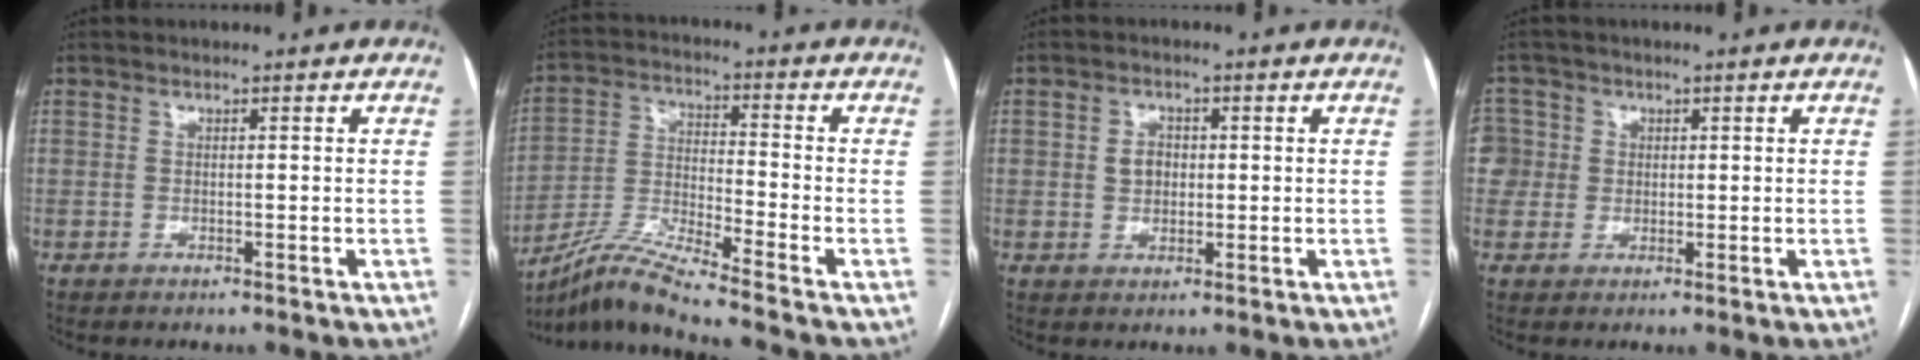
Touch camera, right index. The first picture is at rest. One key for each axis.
{"total": 9.9, "fx": -8.8, "fy": -2.1, "fz": 4.1, "tx": -0.090, "ty": -0.013, "tz": -0.169}
{"total": 3.0, "fx": 0.2, "fy": 2.4, "fz": 1.8, "tx": -0.030, "ty": 0.009, "tz": 0.006}
{"total": 4.7, "fx": 0.6, "fy": 4.7, "fz": 0.0, "tx": 0.006, "ty": 0.020, "tz": 0.012}